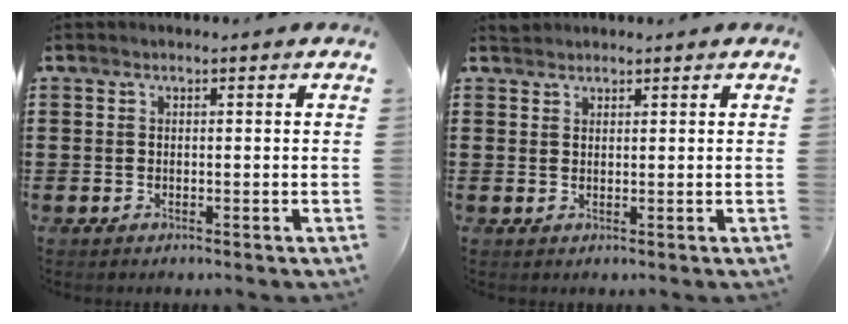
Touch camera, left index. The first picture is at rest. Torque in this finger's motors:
{"motor_torque": [-0.12, 0.02, -0.02, -0.01]}